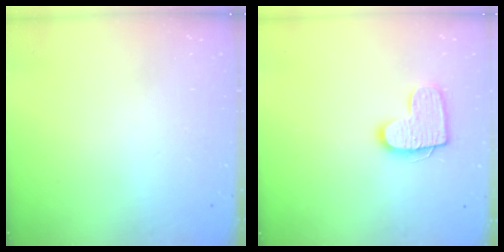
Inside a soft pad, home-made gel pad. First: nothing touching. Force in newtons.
{"total": 11.8, "press": 11.8, "slide": 0.6}